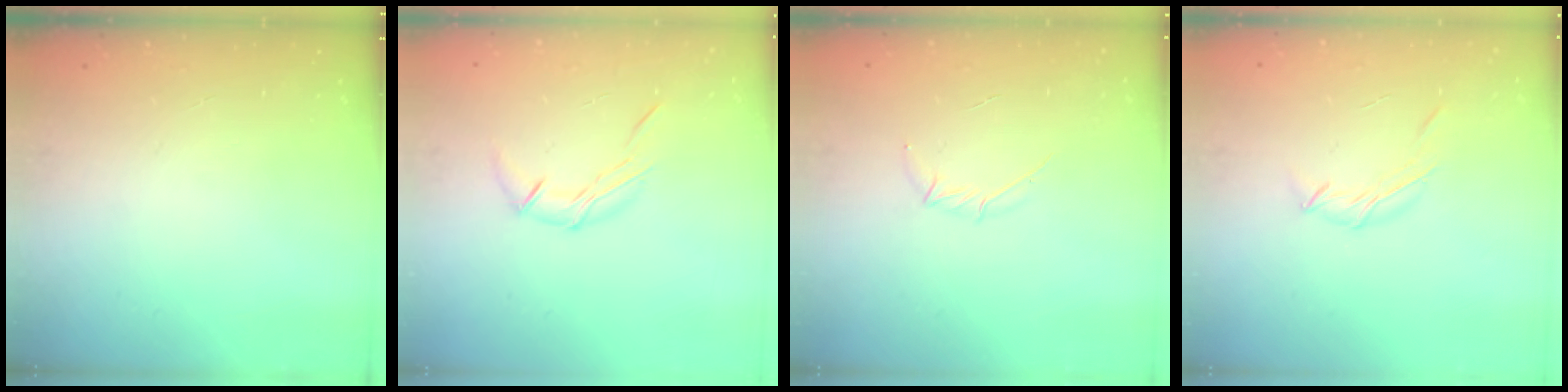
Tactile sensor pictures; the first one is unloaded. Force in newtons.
{"total": 6.5, "press": 6.4, "slide": 0.5}
{"total": 3.8, "press": 3.7, "slide": 1.0}
{"total": 7.3, "press": 7.2, "slide": 1.1}